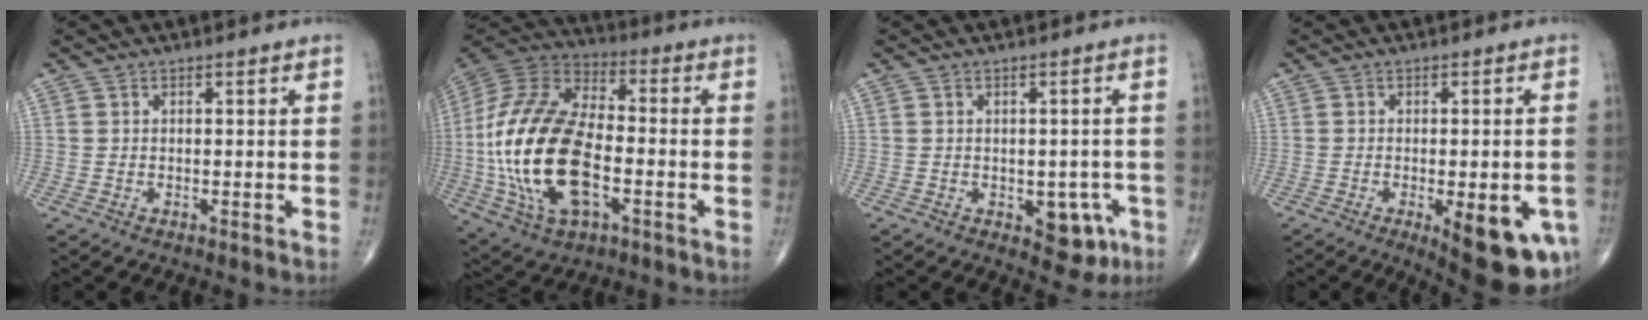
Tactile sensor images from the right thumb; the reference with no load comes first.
{"total": 25.6, "force": [-4.2, 13.5, 21.3], "torque": [-0.442, 0.009, -0.073]}
{"total": 6.2, "force": [-2.2, 3.7, 4.4], "torque": [-0.020, 0.007, -0.021]}
{"total": 14.2, "force": [-5.1, 5.0, 12.2], "torque": [-0.115, -0.001, -0.049]}